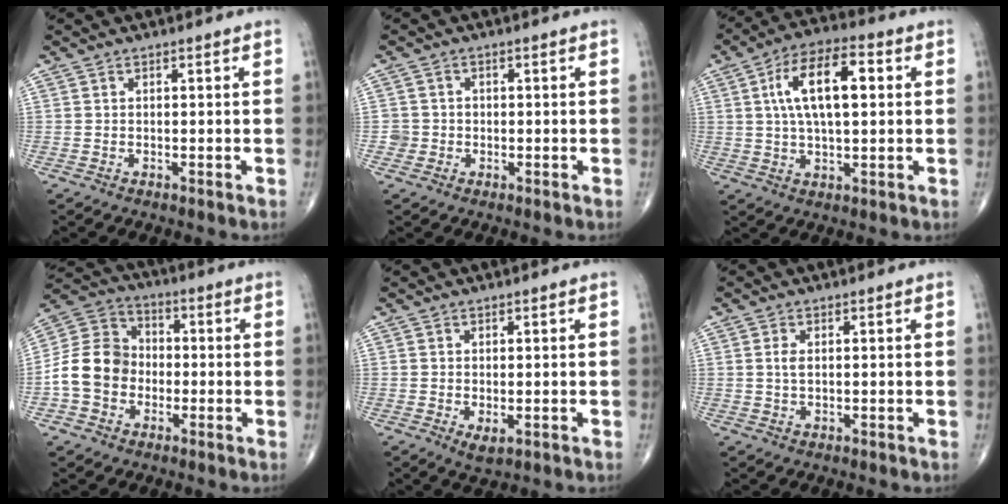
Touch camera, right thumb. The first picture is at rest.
{"total": 2.3, "force": [-0.5, 2.2, 0.0], "torque": [0.018, 0.009, -0.013]}
{"total": 13.2, "force": [2.7, 5.8, 11.5], "torque": [-0.199, 0.016, 0.041]}
{"total": 11.8, "force": [-2.3, 9.8, 6.0], "torque": [-0.102, 0.039, -0.053]}
{"total": 2.5, "force": [-0.6, 1.2, 2.0], "torque": [-0.033, -0.007, -0.004]}
{"total": 2.0, "force": [0.3, 1.0, 1.6], "torque": [-0.037, -0.002, 0.007]}